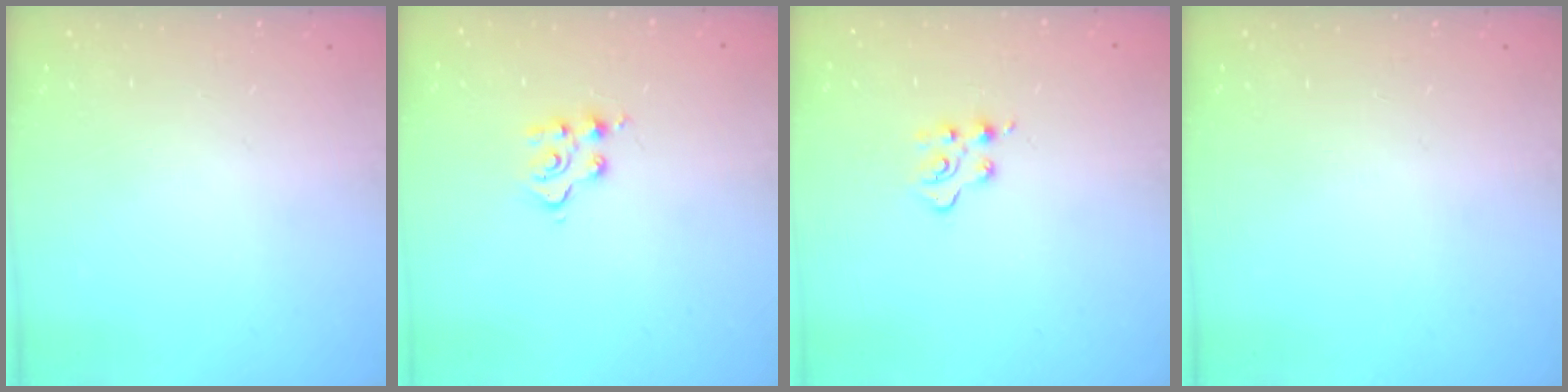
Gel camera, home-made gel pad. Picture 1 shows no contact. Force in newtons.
{"total": 5.8, "press": 5.7, "slide": 0.6}
{"total": 3.0, "press": 2.9, "slide": 0.3}
{"total": 0.0}